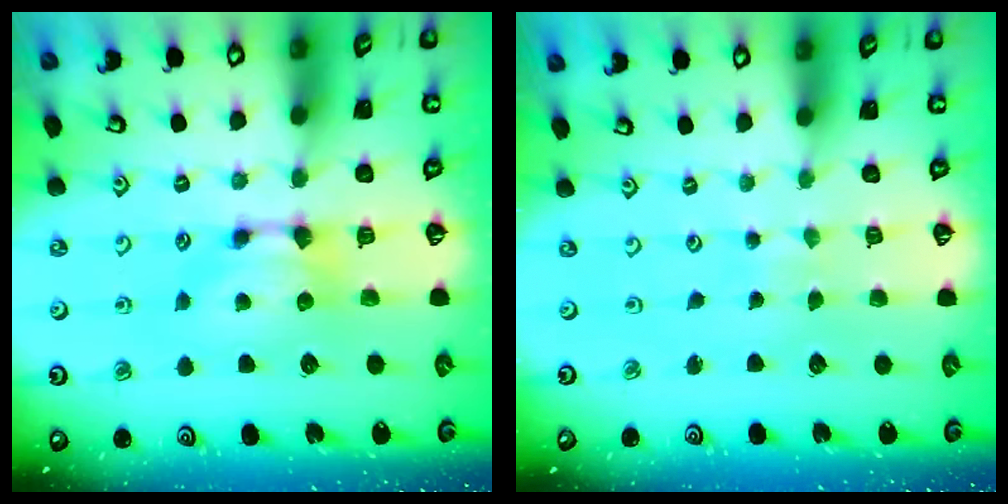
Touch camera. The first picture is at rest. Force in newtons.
{"total": 4.8, "press": 4.8, "slide": 0.1}